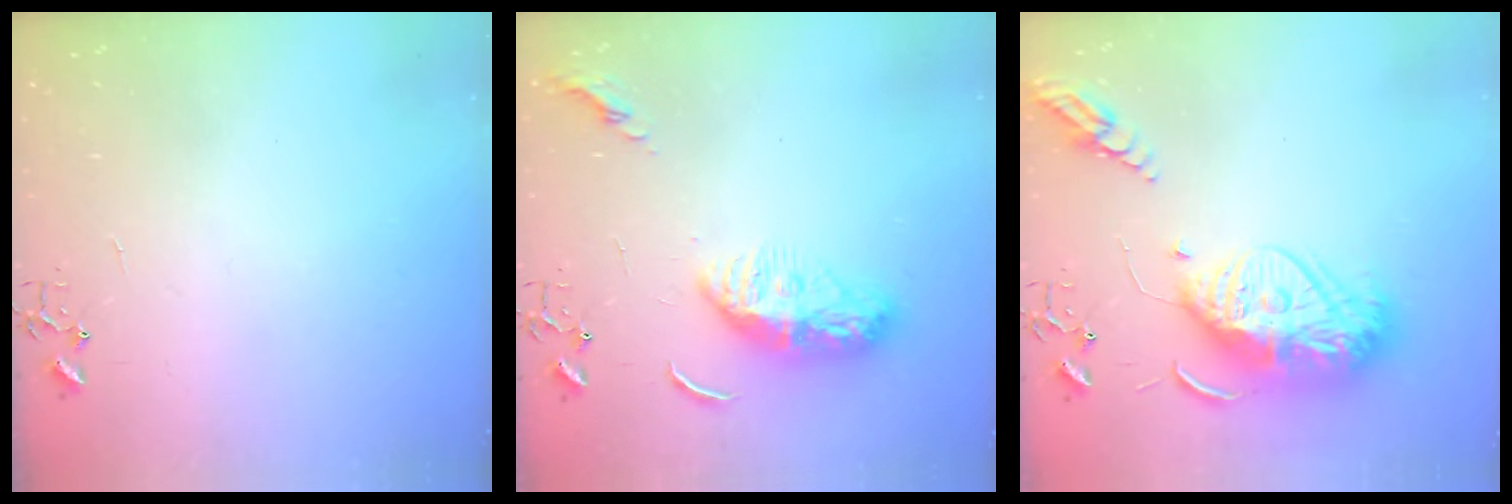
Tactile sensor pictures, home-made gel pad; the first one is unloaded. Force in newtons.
{"total": 11.4, "press": 11.3, "slide": 0.9}
{"total": 19.6, "press": 19.5, "slide": 1.9}